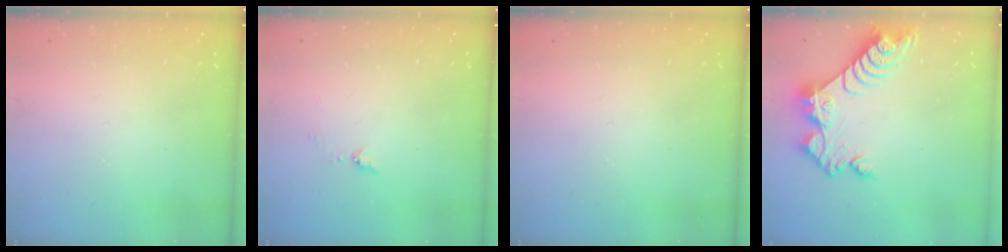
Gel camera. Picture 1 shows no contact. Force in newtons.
{"total": 4.6, "press": 4.5, "slide": 0.5}
{"total": 0.0}
{"total": 10.1, "press": 10.0, "slide": 1.0}